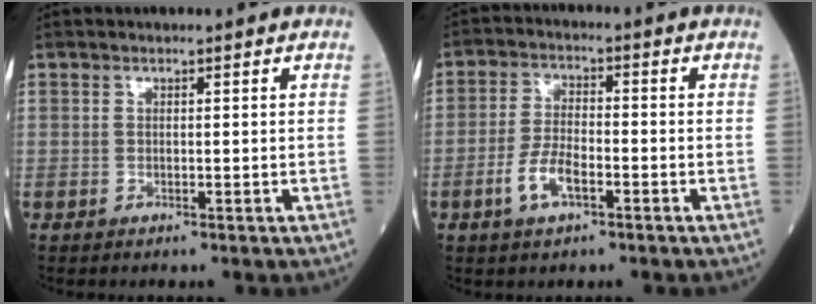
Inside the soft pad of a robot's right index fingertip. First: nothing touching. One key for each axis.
{"total": 5.7, "fx": -2.6, "fy": 2.1, "fz": 4.6, "tx": -0.099, "ty": 0.002, "tz": -0.050}